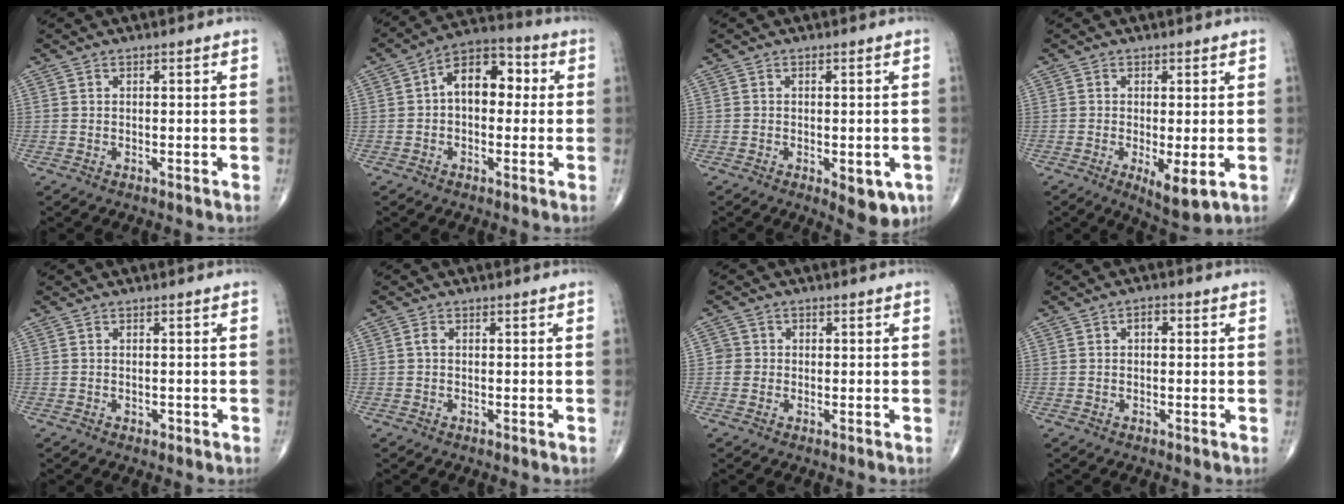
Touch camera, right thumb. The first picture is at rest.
{"total": 10.6, "force": [1.0, 6.7, 8.2], "torque": [-0.099, 0.033, 0.002]}
{"total": 6.1, "force": [-2.2, 2.8, 5.0], "torque": [-0.046, -0.004, -0.021]}
{"total": 6.2, "force": [-1.6, 2.0, 5.7], "torque": [-0.095, -0.020, -0.022]}
{"total": 0.8, "force": [-0.4, 0.5, 0.4], "torque": [-0.005, 0.000, -0.005]}
{"total": 0.9, "force": [0.0, 0.6, 0.7], "torque": [-0.009, 0.001, -0.003]}
{"total": 2.2, "force": [-0.2, 2.2, 0.2], "torque": [0.015, 0.008, -0.008]}
{"total": 1.9, "force": [0.3, 1.1, 1.5], "torque": [-0.015, 0.007, 0.000]}